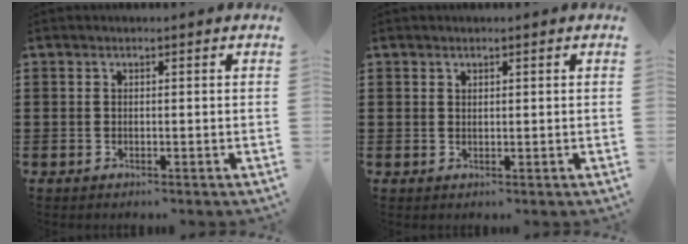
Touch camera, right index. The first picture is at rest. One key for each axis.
{"total": 0.7, "fx": 0.6, "fy": 0.4, "fz": 0.2, "tx": -0.004, "ty": 0.002, "tz": 0.011}